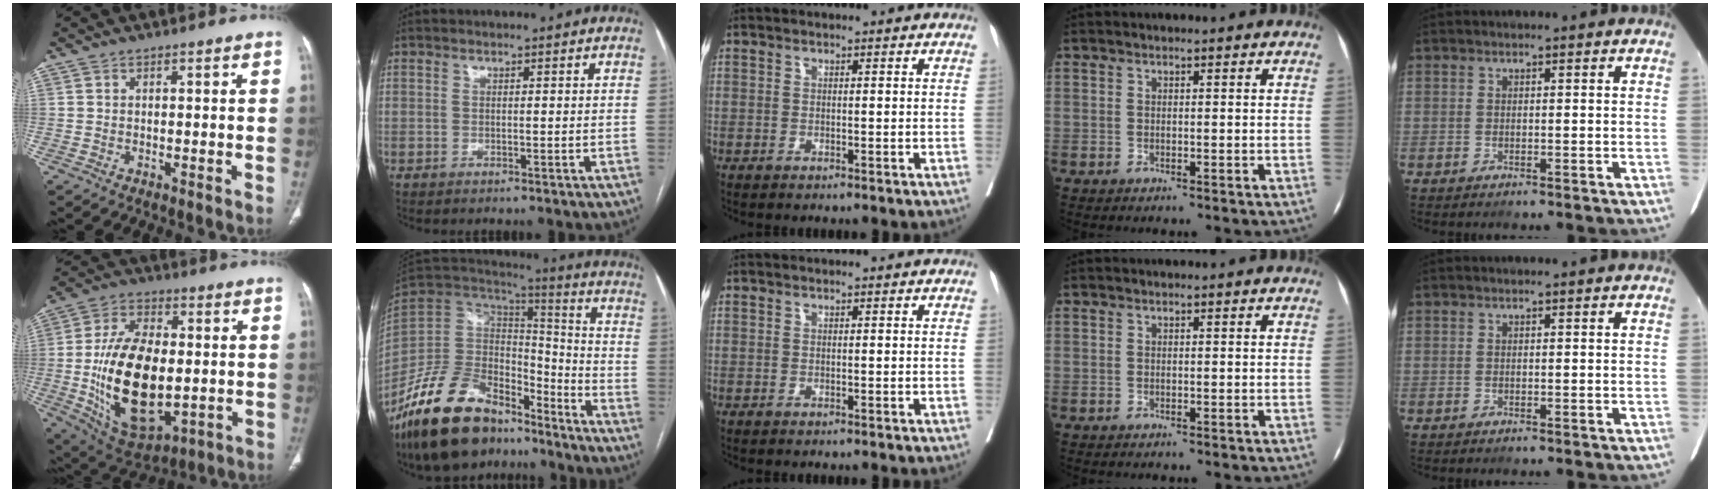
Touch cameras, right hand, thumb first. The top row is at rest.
{"thumb": {"total": 22.1, "force": [-1.9, 12.2, 18.4], "torque": [-0.319, -0.003, -0.013]}, "index": {"total": 21.9, "force": [-16.0, 10.2, 10.9], "torque": [-0.231, 0.031, -0.283]}}